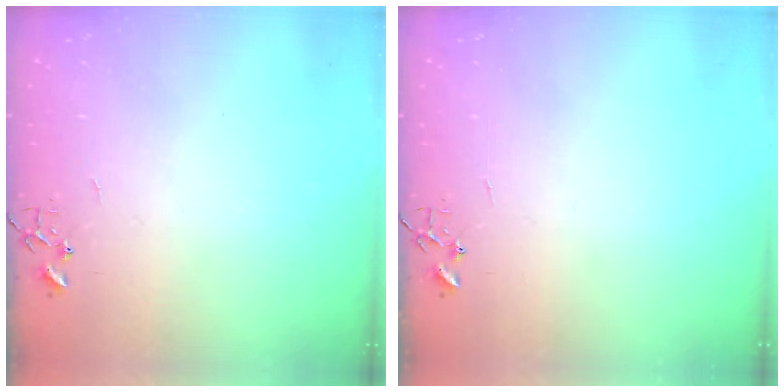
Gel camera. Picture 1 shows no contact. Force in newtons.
{"total": 0.0}